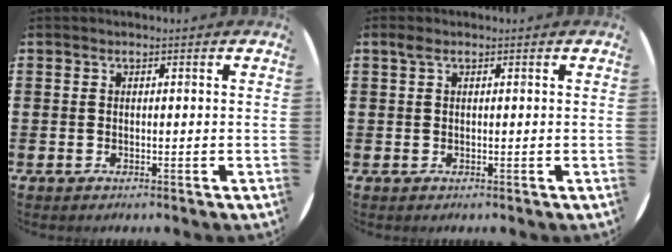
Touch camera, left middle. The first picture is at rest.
{"total": 0.7, "force": [0.4, 0.3, 0.5], "torque": [-0.010, 0.004, 0.006]}